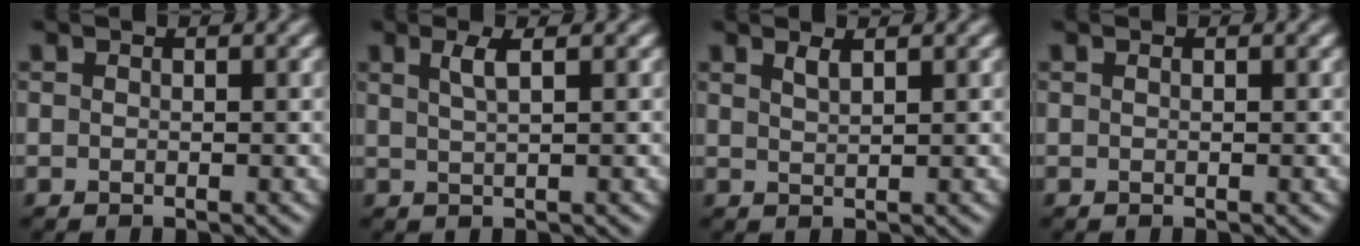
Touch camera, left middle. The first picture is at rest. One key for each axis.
{"total": 2.1, "fx": 0.9, "fy": 0.6, "fz": 1.8, "tx": -0.027, "ty": 0.003, "tz": 0.013}
{"total": 1.3, "fx": 0.9, "fy": 0.3, "fz": 0.8, "tx": -0.011, "ty": 0.002, "tz": 0.015}
{"total": 0.0}